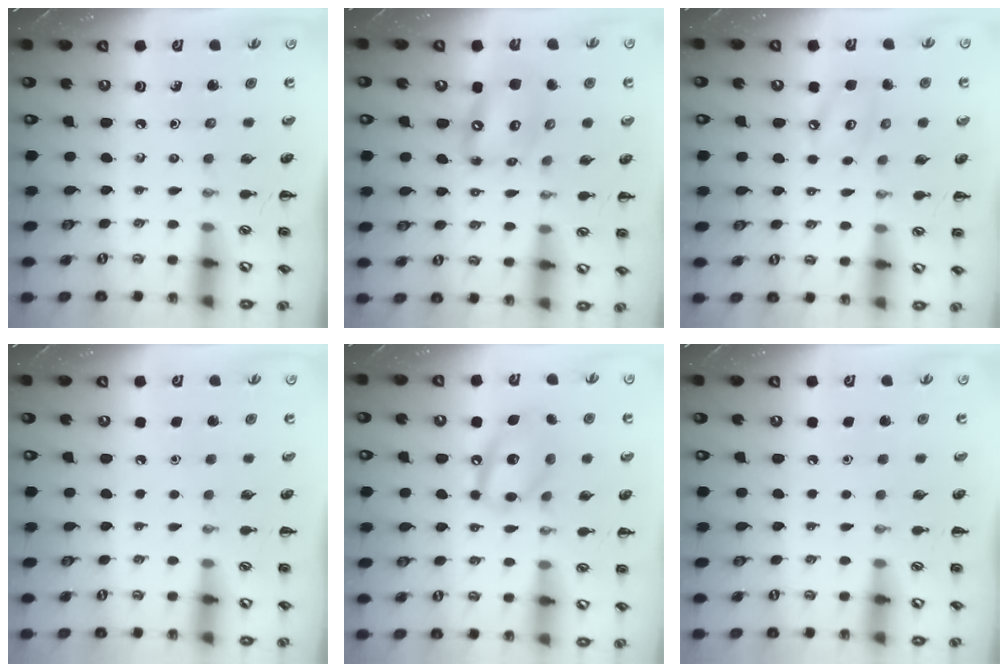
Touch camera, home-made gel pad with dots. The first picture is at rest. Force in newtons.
{"total": 13.0, "press": 12.5, "slide": 3.6}
{"total": 5.8, "press": 5.8, "slide": 0.7}
{"total": 1.7, "press": 1.7, "slide": 0.1}
{"total": 14.7, "press": 14.6, "slide": 2.0}
{"total": 1.6, "press": 1.6, "slide": 0.1}